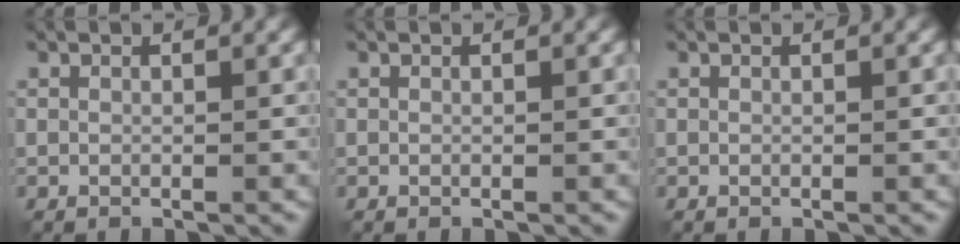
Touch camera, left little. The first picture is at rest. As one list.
[{"total": 0.0}, {"total": 0.0}]